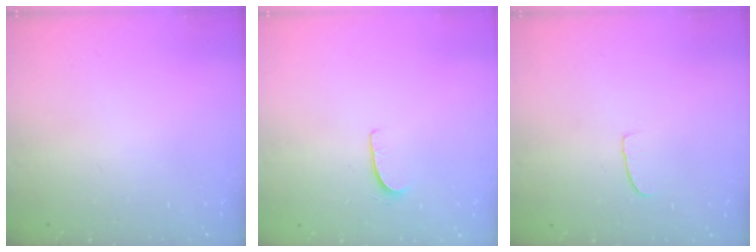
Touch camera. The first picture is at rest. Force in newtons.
{"total": 5.1, "press": 5.1, "slide": 0.4}
{"total": 4.2, "press": 4.2, "slide": 0.4}